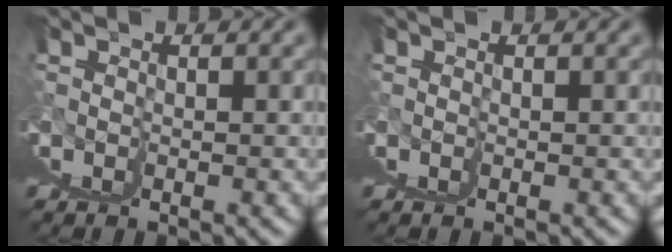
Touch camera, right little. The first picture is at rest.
{"total": 0.0}